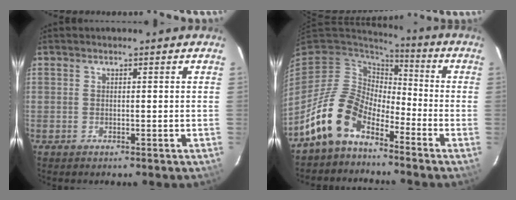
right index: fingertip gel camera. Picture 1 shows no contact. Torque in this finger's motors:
{"motor_torque": [0.68, -0.68, 0.84, 0.19]}